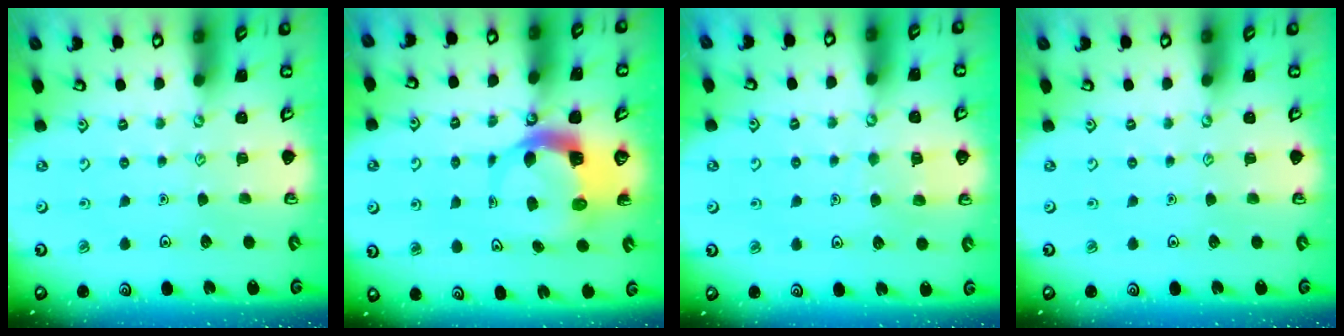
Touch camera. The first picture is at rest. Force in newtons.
{"total": 6.6, "press": 6.5, "slide": 1.2}
{"total": 4.6, "press": 4.6, "slide": 0.4}
{"total": 0.0}